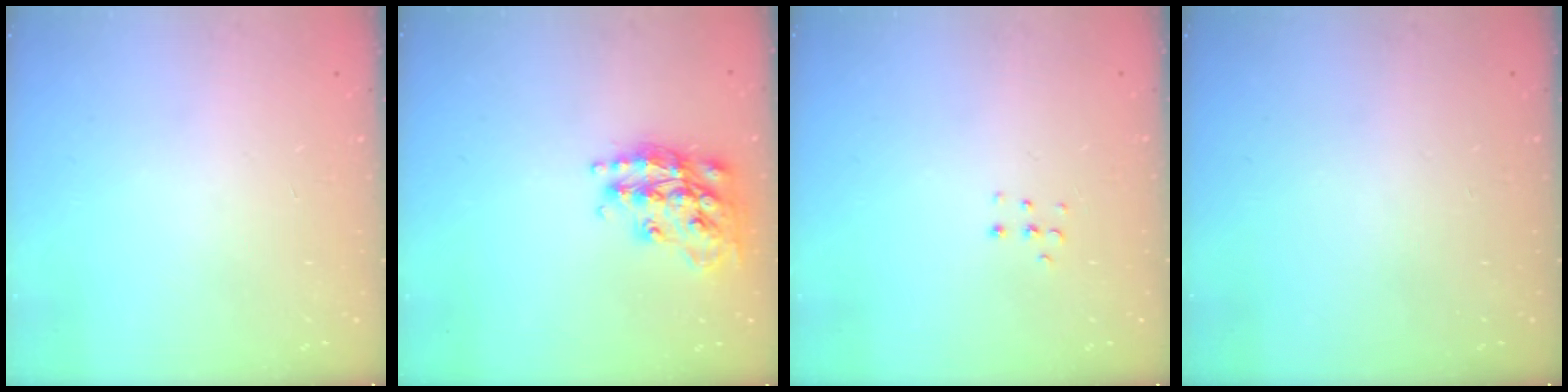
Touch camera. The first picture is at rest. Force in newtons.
{"total": 18.2, "press": 18.1, "slide": 1.1}
{"total": 3.8, "press": 3.8, "slide": 0.6}
{"total": 0.0}